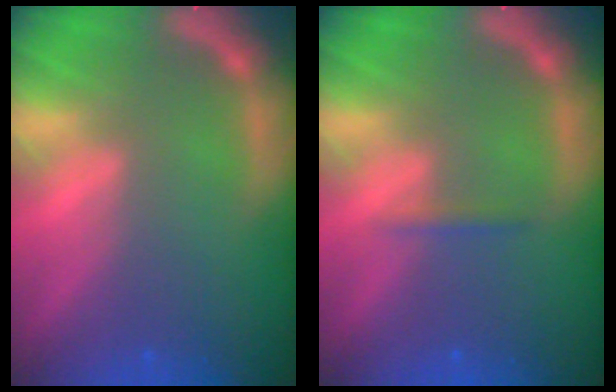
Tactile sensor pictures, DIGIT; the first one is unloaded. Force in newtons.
{"total": 0.9}